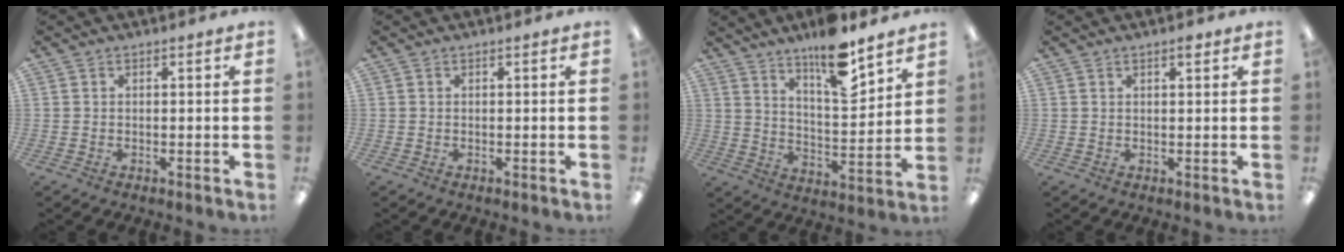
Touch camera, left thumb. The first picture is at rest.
{"total": 0.0}
{"total": 13.9, "force": [10.9, 3.5, 7.8], "torque": [-0.118, -0.072, 0.184]}
{"total": 1.8, "force": [1.3, 0.5, 1.2], "torque": [-0.018, -0.001, 0.020]}